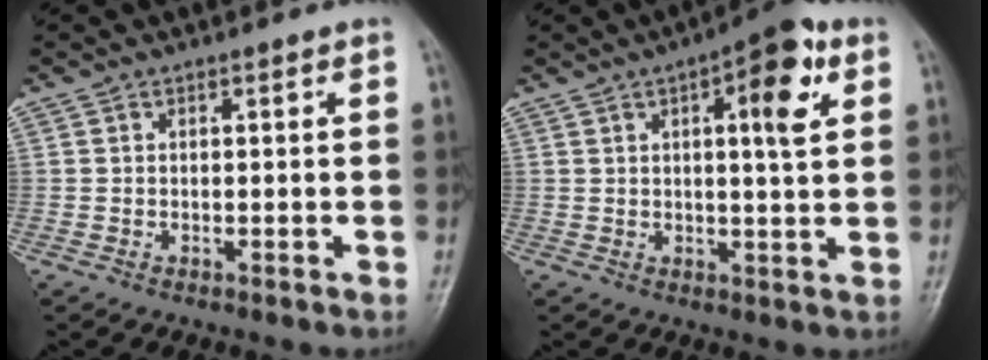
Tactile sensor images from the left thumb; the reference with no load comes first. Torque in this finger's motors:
{"motor_torque": [0.22, 0.47, 0.11, -0.11, 0.09]}